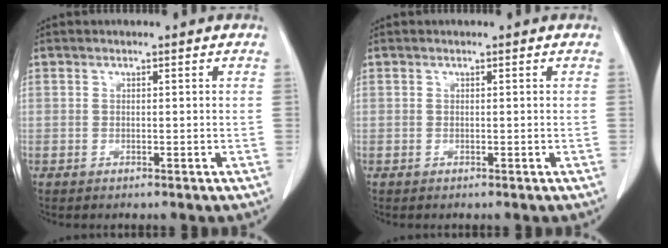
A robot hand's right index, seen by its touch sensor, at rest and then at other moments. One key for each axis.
{"total": 0.0}